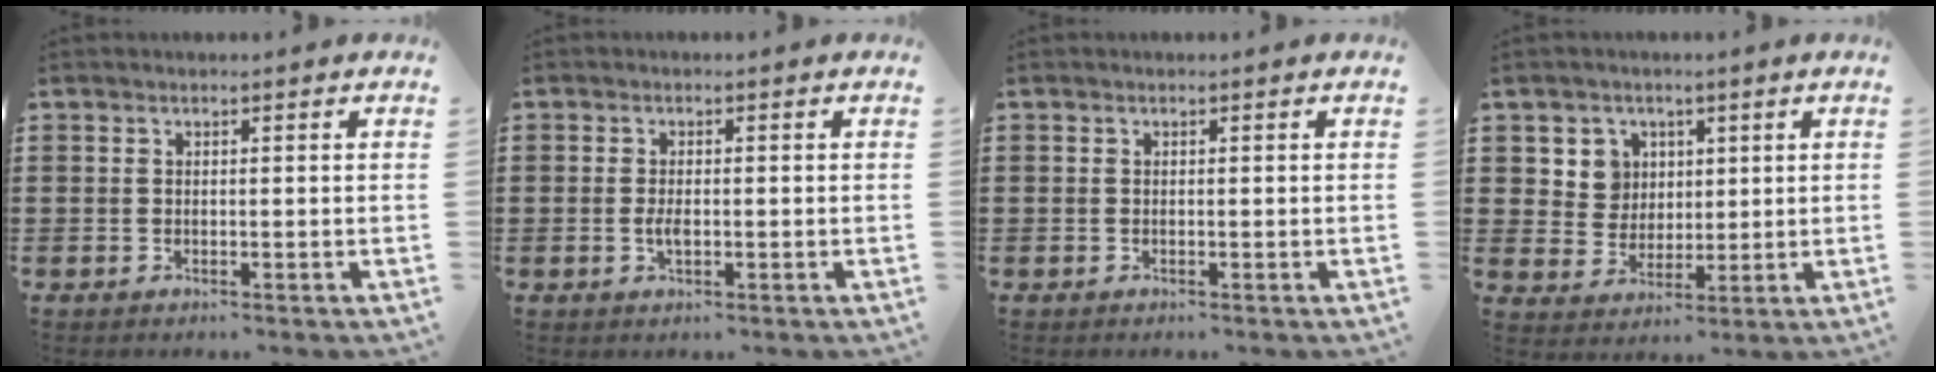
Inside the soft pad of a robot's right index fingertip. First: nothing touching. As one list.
[{"total": 2.1, "force": [-0.4, 0.7, 1.9], "torque": [-0.043, -0.006, -0.009]}, {"total": 0.0}, {"total": 5.5, "force": [2.1, 5.0, 1.0], "torque": [-0.038, 0.013, 0.038]}]